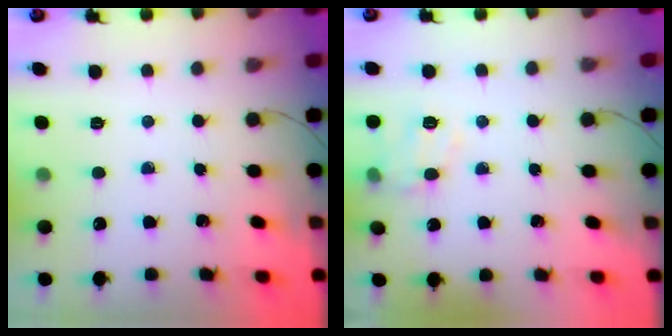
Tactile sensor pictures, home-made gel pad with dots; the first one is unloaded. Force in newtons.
{"total": 7.3, "press": 7.3, "slide": 1.0}